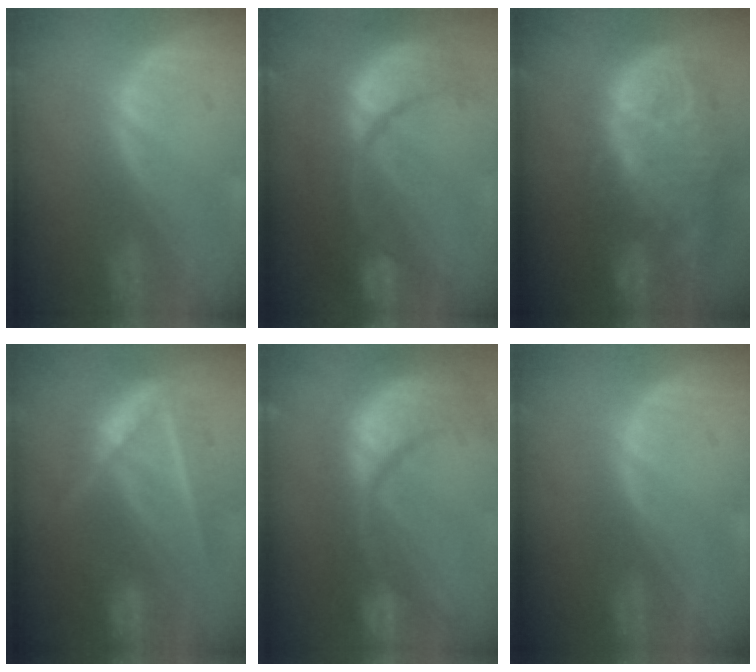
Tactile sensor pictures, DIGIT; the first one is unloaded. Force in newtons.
{"total": 12.6, "press": 12.5, "slide": 1.4}
{"total": 13.8, "press": 12.0, "slide": 6.7}
{"total": 7.3, "press": 7.3, "slide": 0.2}
{"total": 14.9, "press": 11.8, "slide": 9.1}
{"total": 0.0}